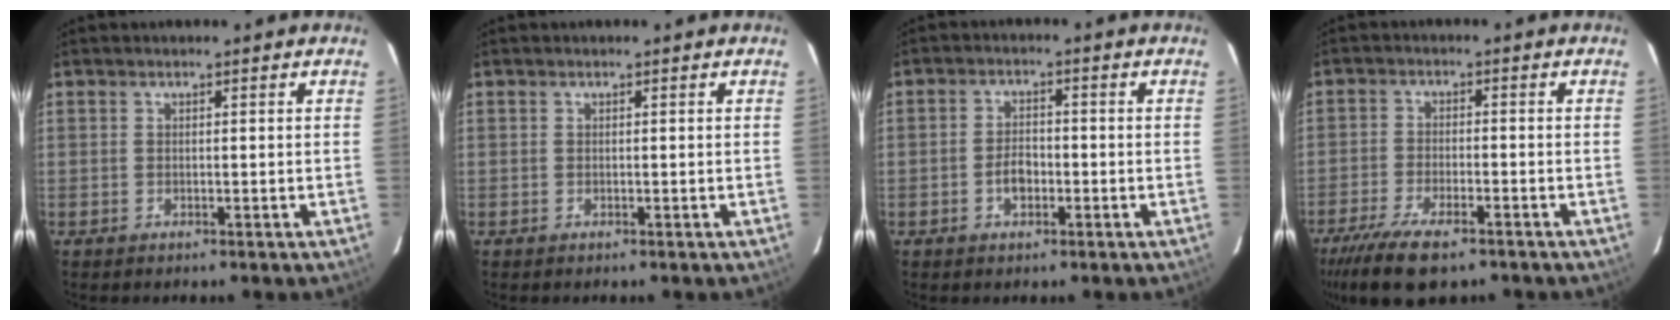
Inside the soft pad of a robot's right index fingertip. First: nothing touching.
{"total": 0.0}
{"total": 3.7, "force": [-1.4, 2.4, 2.5], "torque": [-0.049, 0.005, -0.023]}
{"total": 12.1, "force": [-8.8, 4.0, 7.4], "torque": [-0.176, -0.036, -0.159]}